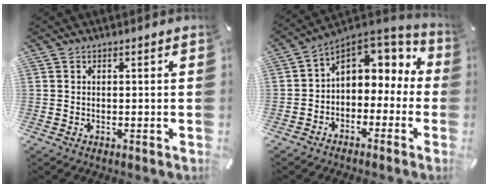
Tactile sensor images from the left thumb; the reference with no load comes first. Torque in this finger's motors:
{"motor_torque": [2.42, 2.58, 1.21, -0.03, 0.12]}